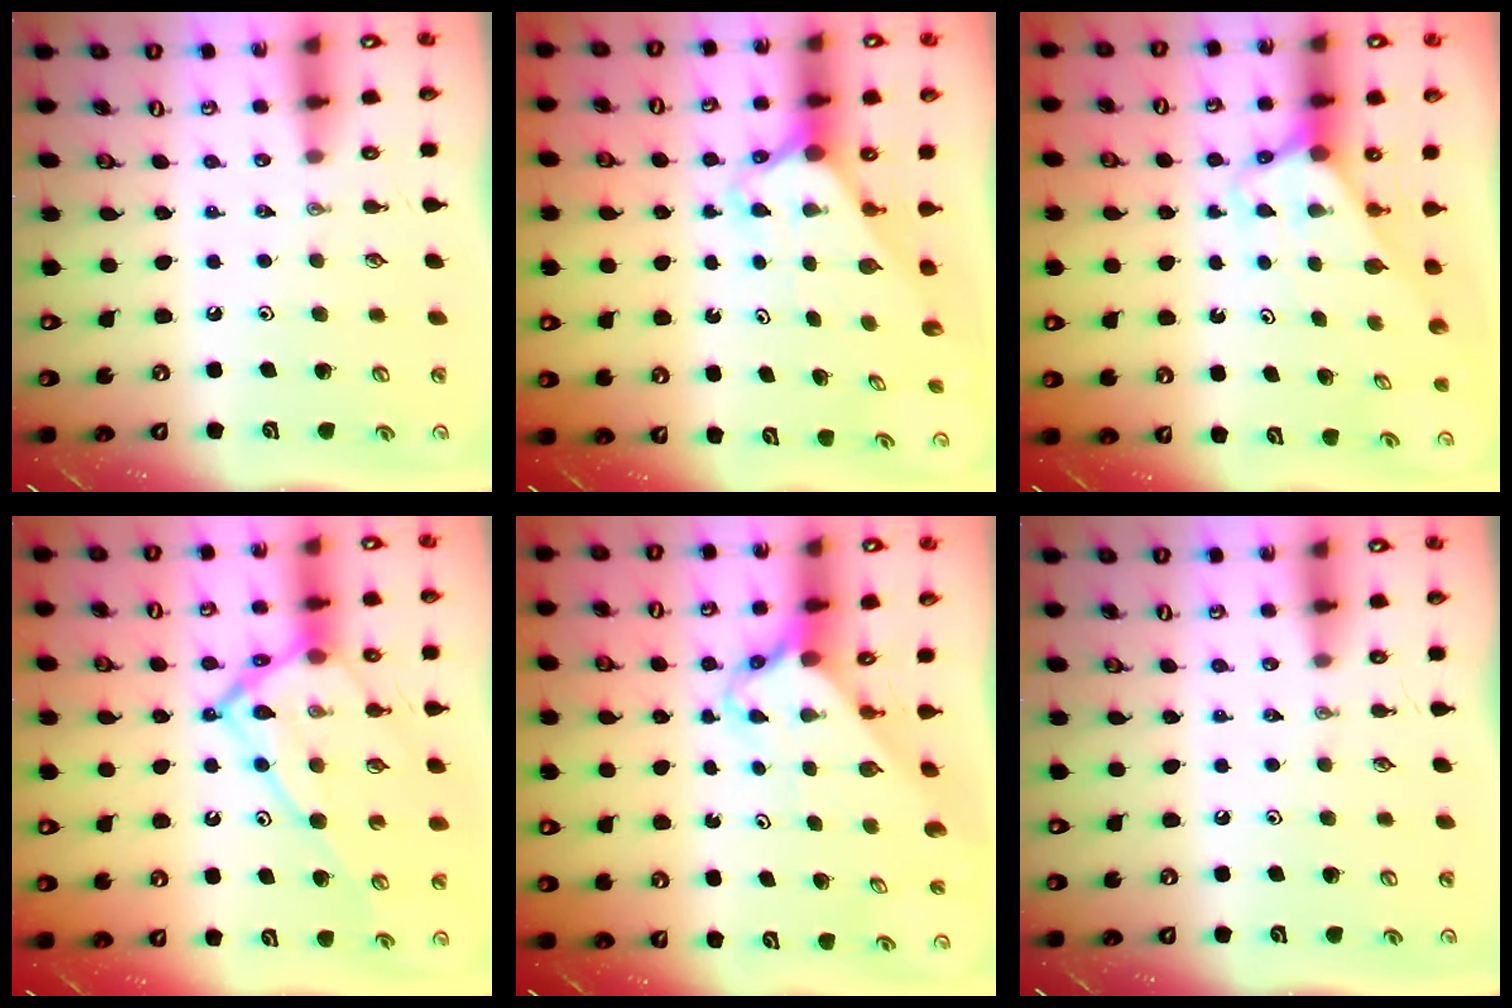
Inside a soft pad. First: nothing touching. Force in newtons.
{"total": 2.3, "press": 2.3, "slide": 0.2}
{"total": 2.8, "press": 2.8, "slide": 0.1}
{"total": 20.0, "press": 19.9, "slide": 1.9}
{"total": 2.6, "press": 2.6, "slide": 0.2}
{"total": 0.0}